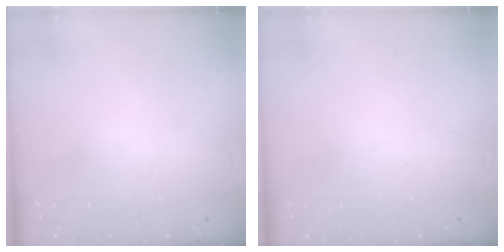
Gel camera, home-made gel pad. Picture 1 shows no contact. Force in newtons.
{"total": 0.0}